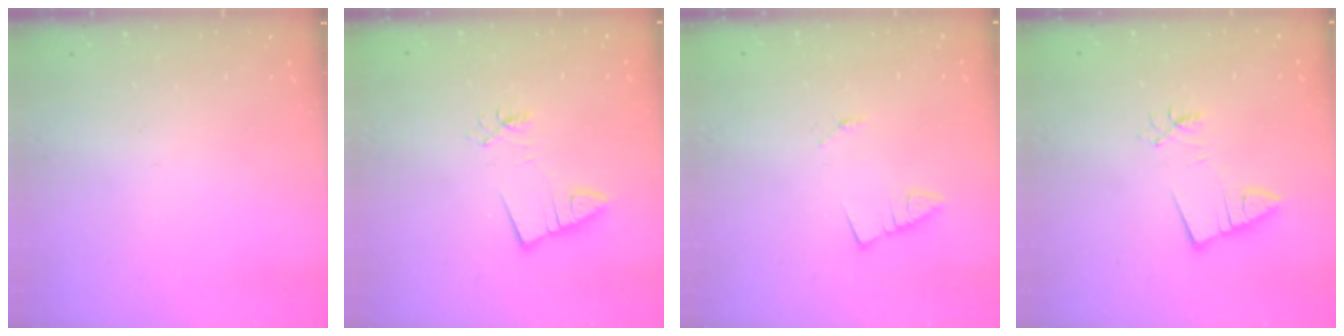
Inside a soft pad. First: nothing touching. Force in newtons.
{"total": 2.8, "press": 2.8, "slide": 0.4}
{"total": 1.3, "press": 1.3, "slide": 0.1}
{"total": 3.6, "press": 3.5, "slide": 0.5}